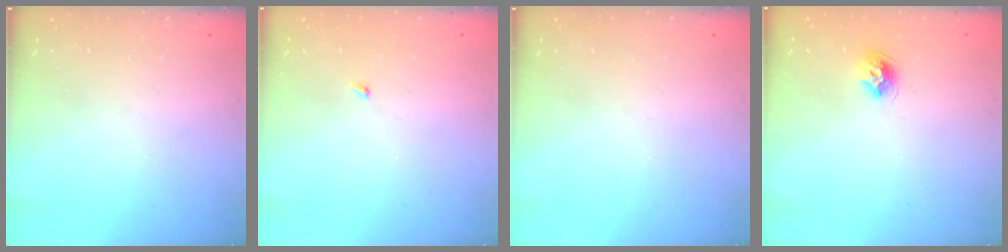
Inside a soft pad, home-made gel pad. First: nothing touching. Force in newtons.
{"total": 1.9, "press": 1.9, "slide": 0.3}
{"total": 0.0}
{"total": 8.4, "press": 8.3, "slide": 0.7}